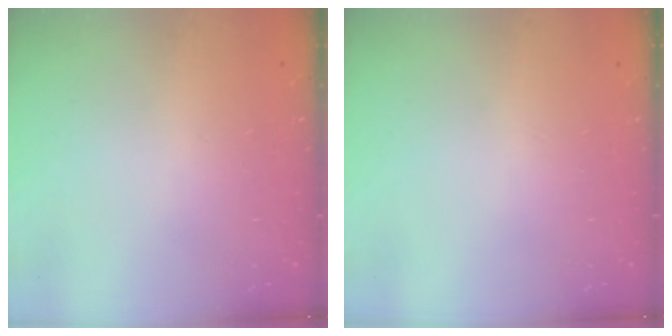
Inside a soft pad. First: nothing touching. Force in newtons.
{"total": 0.0}